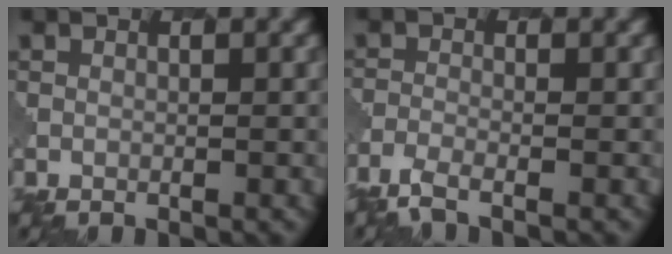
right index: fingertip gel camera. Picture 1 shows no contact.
{"total": 2.5, "force": [-2.1, 0.6, 1.4], "torque": [-0.032, -0.010, -0.052]}